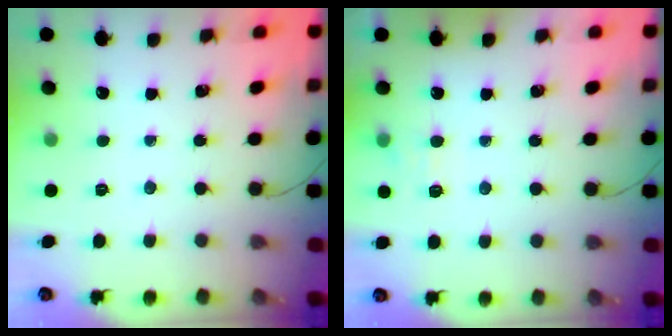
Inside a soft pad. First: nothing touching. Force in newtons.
{"total": 6.4, "press": 6.2, "slide": 1.4}